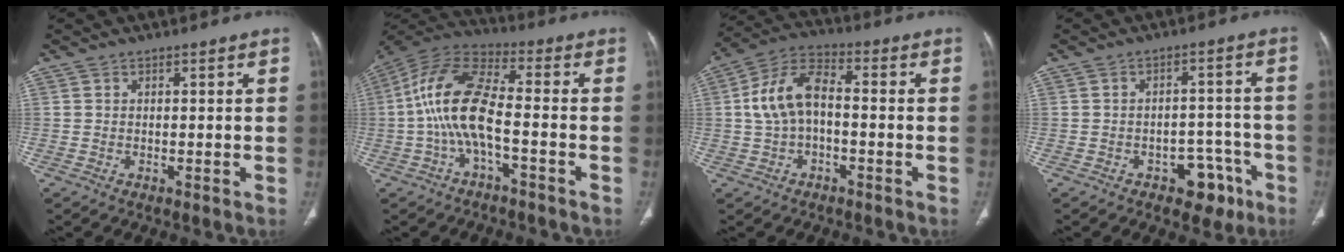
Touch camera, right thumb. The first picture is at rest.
{"total": 13.2, "force": [-2.5, 5.0, 12.0], "torque": [-0.256, 0.045, -0.054]}
{"total": 10.3, "force": [-0.4, 6.0, 8.4], "torque": [-0.163, 0.036, -0.015]}
{"total": 7.2, "force": [-4.1, 4.7, 3.7], "torque": [-0.014, 0.041, -0.051]}